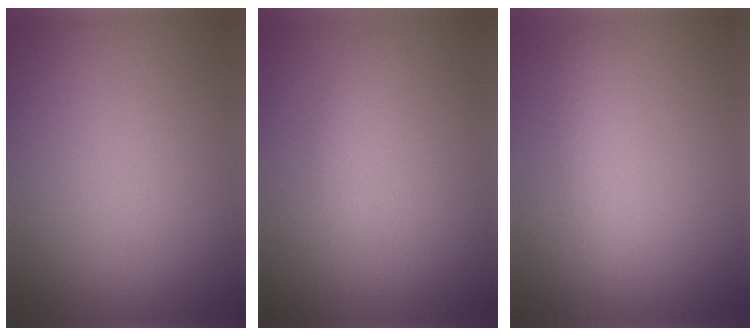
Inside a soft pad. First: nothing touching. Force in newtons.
{"total": 1.5, "press": 1.5, "slide": 0.1}
{"total": 2.4, "press": 2.4, "slide": 0.0}